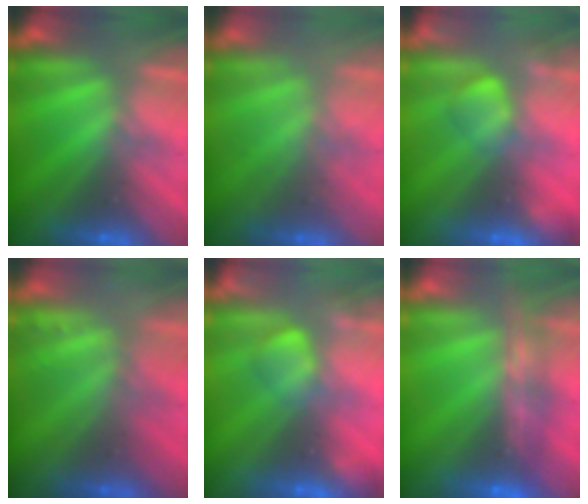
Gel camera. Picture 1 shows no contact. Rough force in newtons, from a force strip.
{"total": 2.4}
{"total": 2.4}
{"total": 2.2}
{"total": 2.4}
{"total": 7.4}